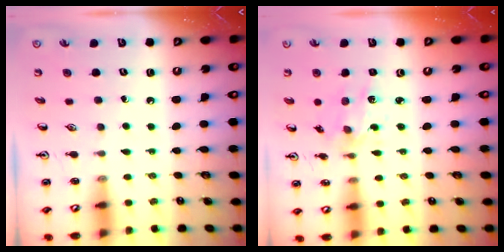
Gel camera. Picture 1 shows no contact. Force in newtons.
{"total": 3.0, "press": 2.8, "slide": 0.9}